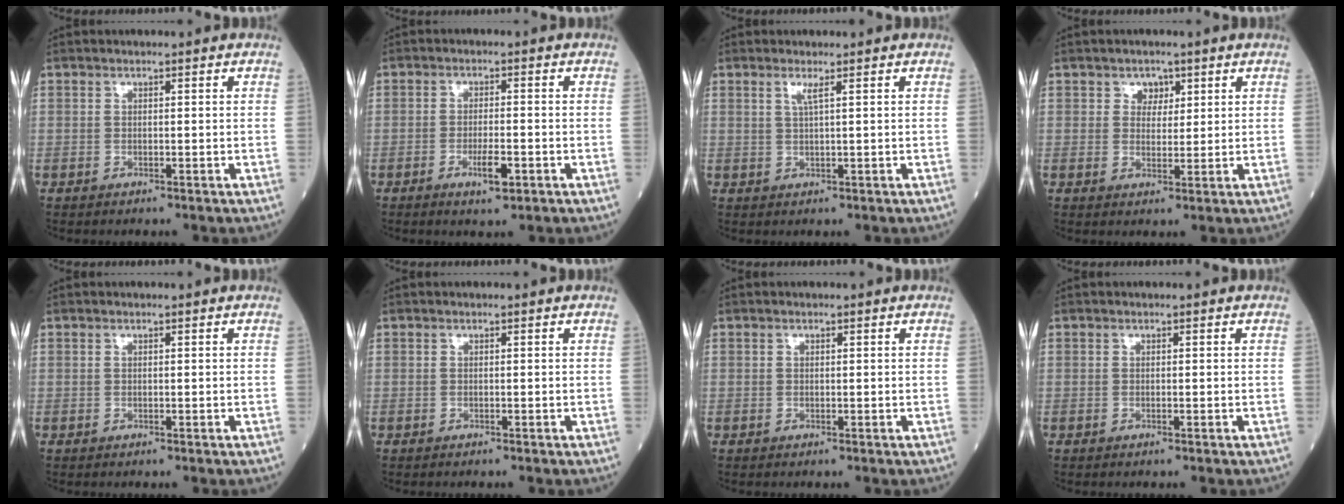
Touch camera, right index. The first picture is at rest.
{"total": 3.8, "force": [-1.8, 0.7, 3.3], "torque": [-0.060, -0.001, -0.029]}
{"total": 1.6, "force": [0.8, -0.3, 1.3], "torque": [-0.032, -0.001, 0.016]}
{"total": 2.6, "force": [1.4, 2.0, 0.9], "torque": [-0.008, 0.002, 0.019]}
{"total": 0.0}
{"total": 0.0}
{"total": 0.0}
{"total": 0.0}